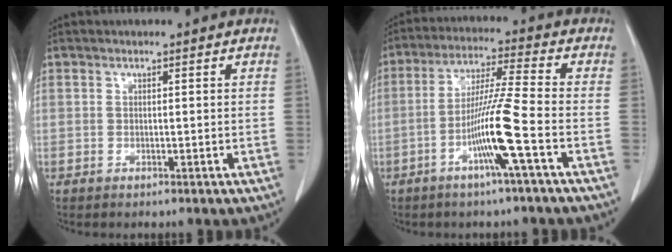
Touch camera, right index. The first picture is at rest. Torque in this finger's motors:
{"motor_torque": [1.44, 0.07, 0.77, 0.12]}